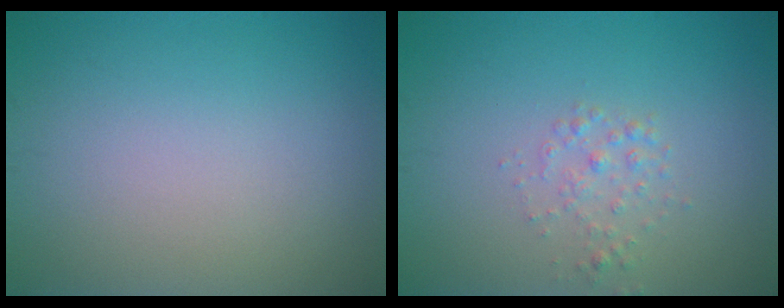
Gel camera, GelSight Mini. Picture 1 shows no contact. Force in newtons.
{"total": 1.4, "press": 1.4, "slide": 0.0}